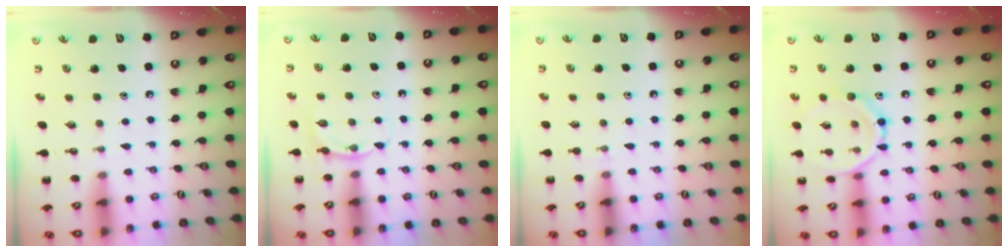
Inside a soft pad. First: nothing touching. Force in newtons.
{"total": 3.7, "press": 3.4, "slide": 1.3}
{"total": 4.6, "press": 4.4, "slide": 1.5}
{"total": 12.2, "press": 12.2, "slide": 0.5}